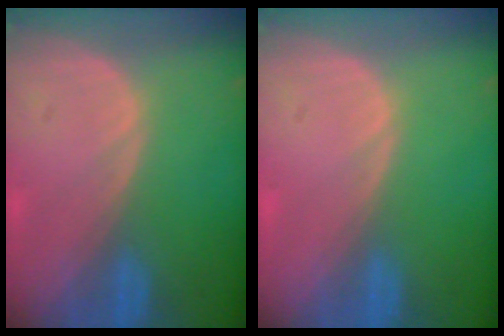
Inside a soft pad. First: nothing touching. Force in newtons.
{"total": 0.0}